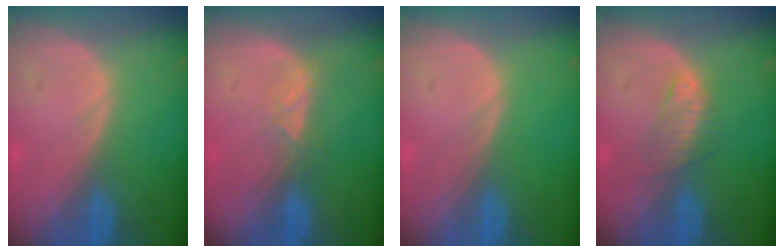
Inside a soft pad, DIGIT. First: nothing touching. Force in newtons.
{"total": 2.3, "press": 2.2, "slide": 0.9}
{"total": 0.0}
{"total": 2.5, "press": 2.4, "slide": 0.3}